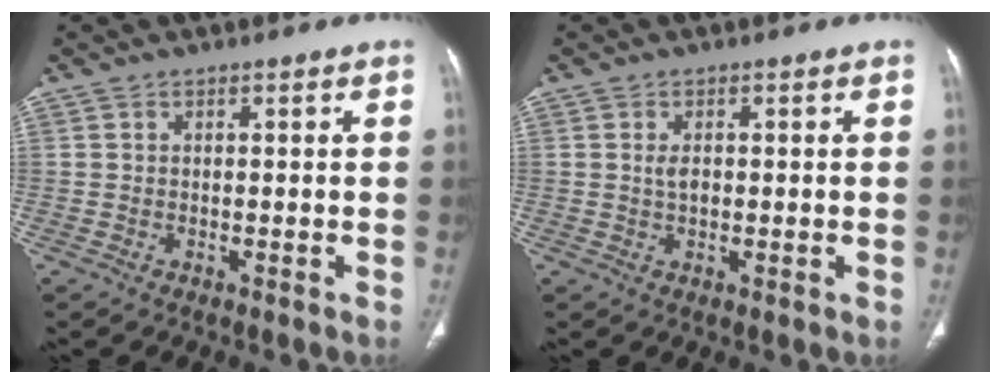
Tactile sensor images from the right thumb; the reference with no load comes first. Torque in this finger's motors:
{"motor_torque": [2.49, 2.52, 0.54, -0.40, -0.01]}